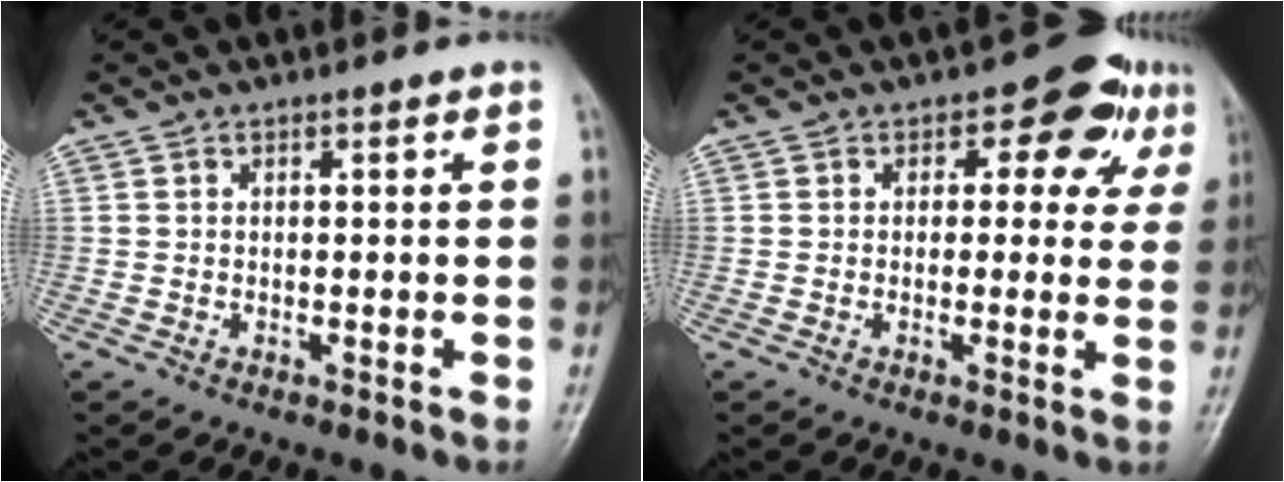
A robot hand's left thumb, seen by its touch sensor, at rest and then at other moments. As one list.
[{"total": 7.8, "force": [3.0, 5.1, 5.0], "torque": [-0.010, 0.000, 0.026]}]